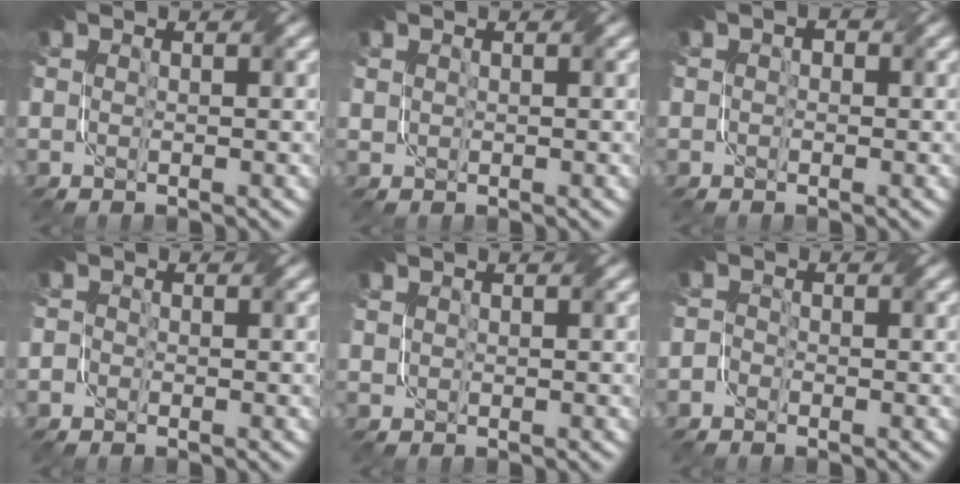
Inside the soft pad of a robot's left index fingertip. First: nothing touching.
{"total": 0.7, "force": [0.5, 0.5, 0.1], "torque": [-0.004, 0.000, 0.015]}
{"total": 0.8, "force": [0.0, 0.6, 0.6], "torque": [-0.009, -0.001, -0.004]}
{"total": 0.8, "force": [-0.4, 0.6, 0.1], "torque": [-0.004, -0.005, -0.012]}
{"total": 0.6, "force": [0.4, 0.4, 0.0], "torque": [-0.004, 0.000, 0.013]}
{"total": 1.0, "force": [-0.7, 0.6, 0.1], "torque": [-0.002, -0.002, -0.018]}